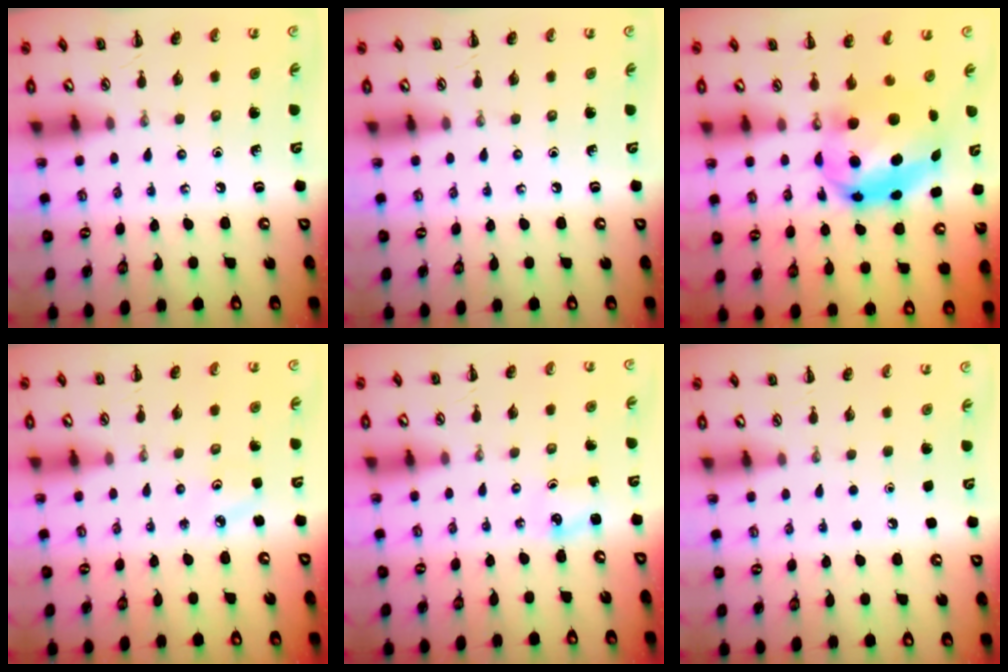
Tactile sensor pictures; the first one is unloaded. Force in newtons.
{"total": 0.0}
{"total": 8.8, "press": 8.6, "slide": 1.9}
{"total": 2.7, "press": 2.5, "slide": 0.8}
{"total": 1.4, "press": 1.3, "slide": 0.2}
{"total": 1.7, "press": 1.7, "slide": 0.1}